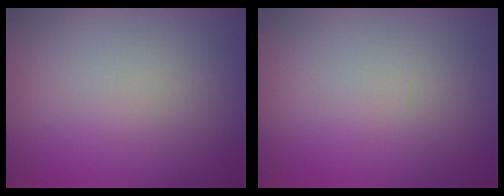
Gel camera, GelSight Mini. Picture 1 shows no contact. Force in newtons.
{"total": 0.0}